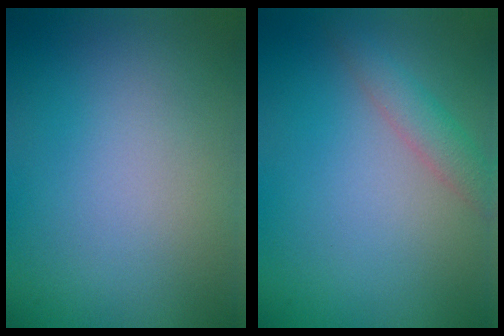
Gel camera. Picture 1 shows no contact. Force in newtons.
{"total": 2.2, "press": 2.2, "slide": 0.1}